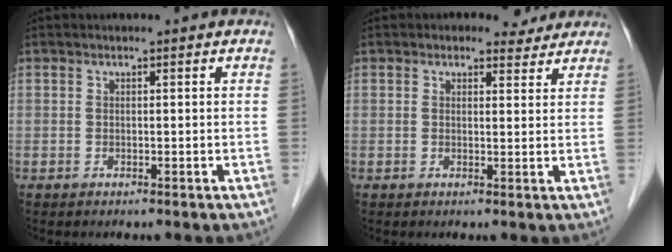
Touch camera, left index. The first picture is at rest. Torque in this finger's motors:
{"motor_torque": [0.61, -0.63, 0.15, 0.02]}